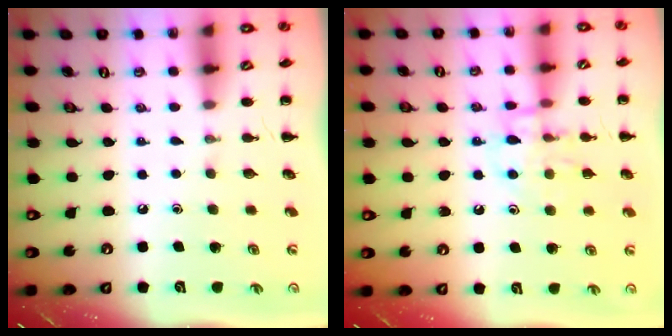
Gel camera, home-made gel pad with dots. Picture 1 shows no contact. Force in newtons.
{"total": 11.5, "press": 11.5, "slide": 0.7}